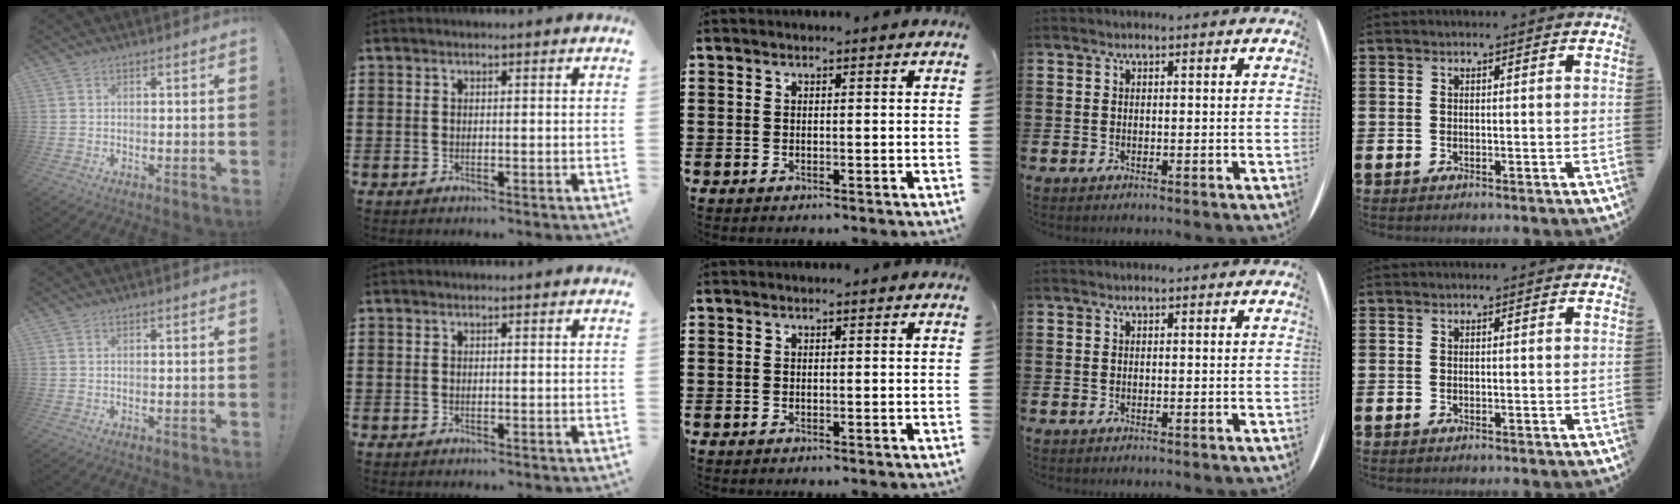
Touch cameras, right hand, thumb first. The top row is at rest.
{}